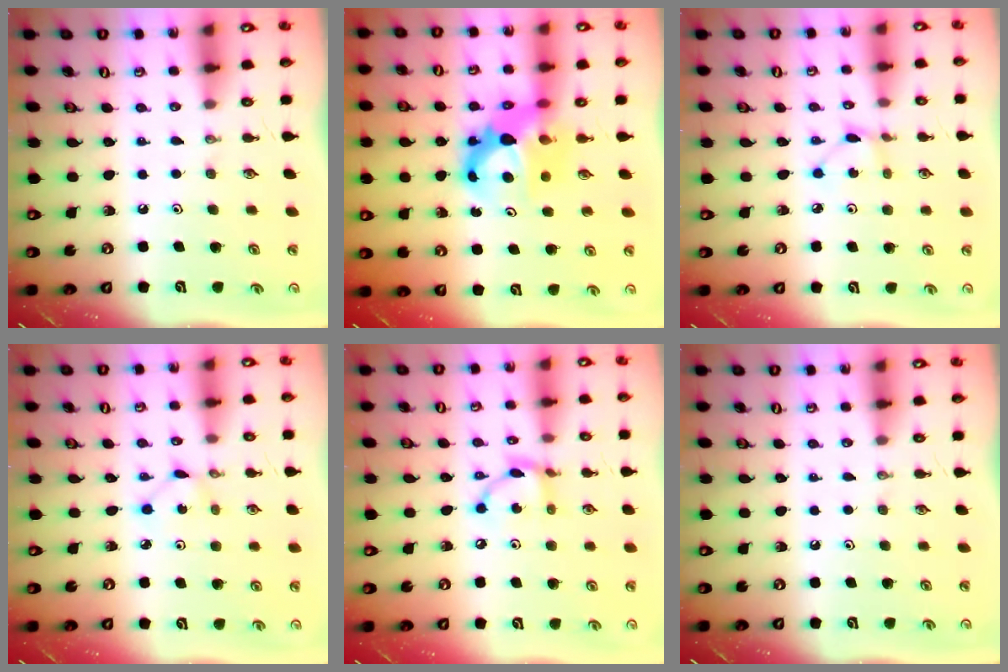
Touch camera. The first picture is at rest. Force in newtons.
{"total": 9.6, "press": 9.6, "slide": 1.1}
{"total": 1.8, "press": 1.8, "slide": 0.3}
{"total": 1.3, "press": 1.3, "slide": 0.2}
{"total": 8.0, "press": 8.0, "slide": 0.3}
{"total": 0.0}